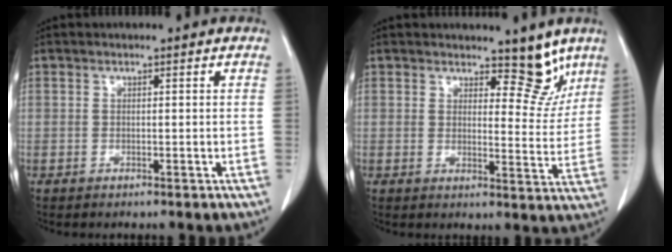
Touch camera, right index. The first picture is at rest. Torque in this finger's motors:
{"motor_torque": [-0.10, 0.29, 0.07, 0.00]}